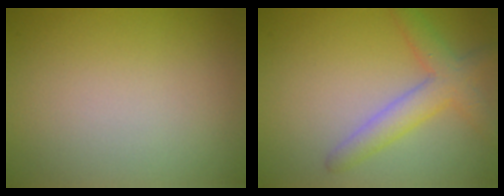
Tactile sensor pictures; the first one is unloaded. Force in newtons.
{"total": 3.9, "press": 3.9, "slide": 0.2}